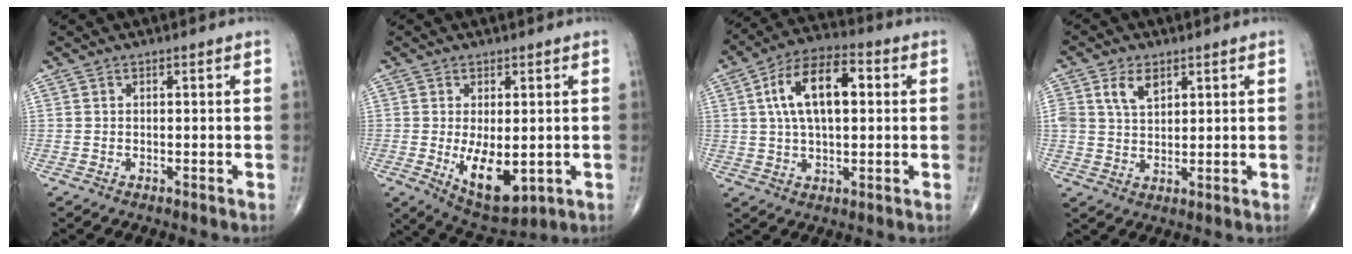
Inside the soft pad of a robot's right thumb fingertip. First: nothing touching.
{"total": 9.9, "force": [-1.5, 4.9, 8.5], "torque": [-0.123, -0.020, -0.006]}
{"total": 13.6, "force": [2.8, 6.7, 11.5], "torque": [-0.198, 0.020, 0.043]}
{"total": 5.2, "force": [2.5, 3.1, 3.3], "torque": [-0.051, -0.009, 0.050]}